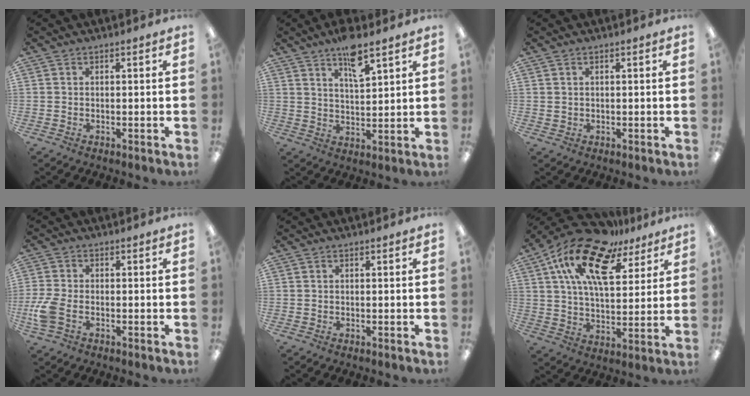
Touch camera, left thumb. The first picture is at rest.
{"total": 8.1, "force": [5.9, 2.2, 5.1], "torque": [-0.075, -0.034, 0.097]}
{"total": 0.7, "force": [0.4, 0.6, 0.1], "torque": [-0.003, -0.001, 0.007]}
{"total": 6.2, "force": [-2.2, 3.5, 4.6], "torque": [-0.102, 0.000, -0.042]}
{"total": 0.0}
{"total": 18.9, "force": [11.8, 8.7, 12.0], "torque": [-0.229, -0.061, 0.206]}